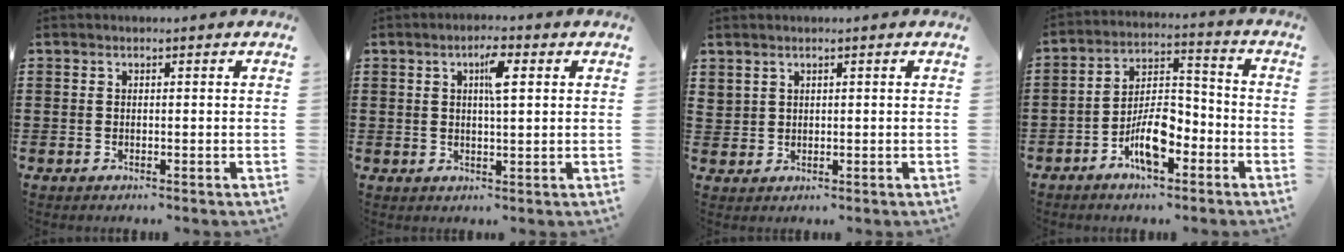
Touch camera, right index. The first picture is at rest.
{"total": 4.2, "force": [1.3, 1.1, 3.8], "torque": [-0.064, 0.003, 0.016]}
{"total": 1.7, "force": [1.4, 0.9, 0.1], "torque": [-0.006, 0.004, 0.027]}
{"total": 8.4, "force": [-4.5, 3.6, 6.1], "torque": [-0.123, 0.009, -0.083]}